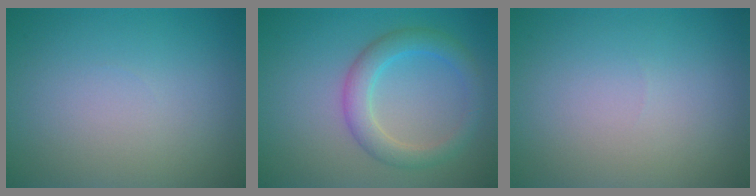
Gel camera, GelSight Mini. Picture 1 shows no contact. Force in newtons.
{"total": 3.5, "press": 3.5, "slide": 0.1}
{"total": 0.0}